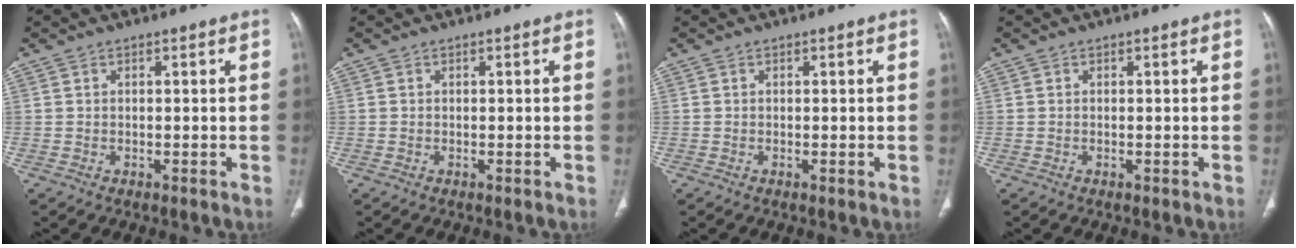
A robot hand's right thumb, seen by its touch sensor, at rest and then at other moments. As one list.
[{"total": 0.0}, {"total": 0.0}, {"total": 0.0}]